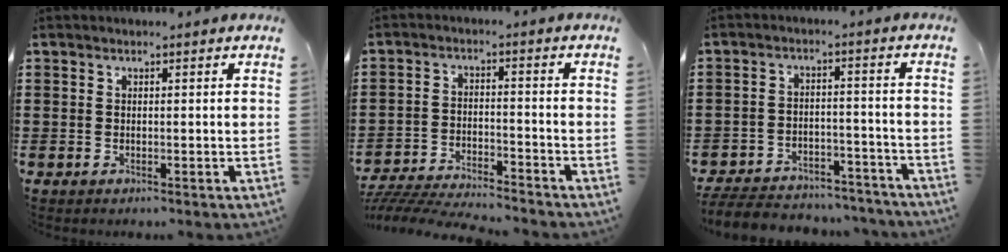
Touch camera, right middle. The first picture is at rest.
{"total": 5.6, "force": [-5.5, 0.3, 1.0], "torque": [-0.028, 0.000, -0.113]}
{"total": 6.4, "force": [-6.3, 1.0, 1.0], "torque": [-0.021, 0.012, -0.125]}